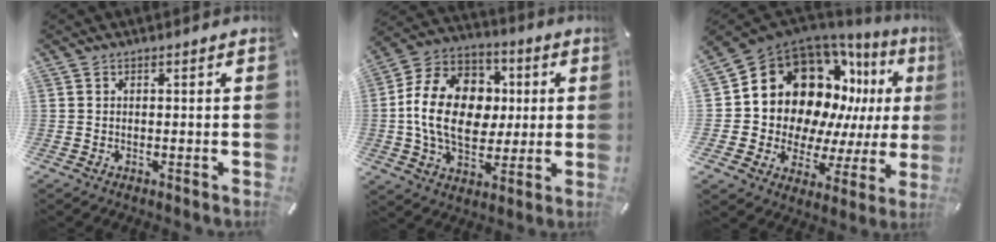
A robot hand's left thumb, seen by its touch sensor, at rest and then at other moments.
{"total": 18.5, "force": [0.3, 14.1, 12.0], "torque": [-0.230, 0.019, 0.007]}
{"total": 17.1, "force": [7.8, 13.0, 8.0], "torque": [-0.122, -0.092, 0.157]}